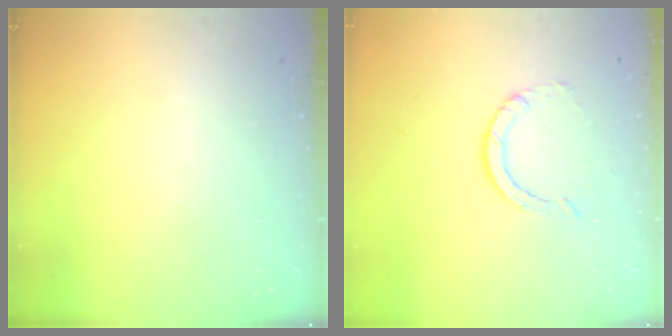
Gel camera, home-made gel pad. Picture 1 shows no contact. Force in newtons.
{"total": 2.9, "press": 2.9, "slide": 0.2}